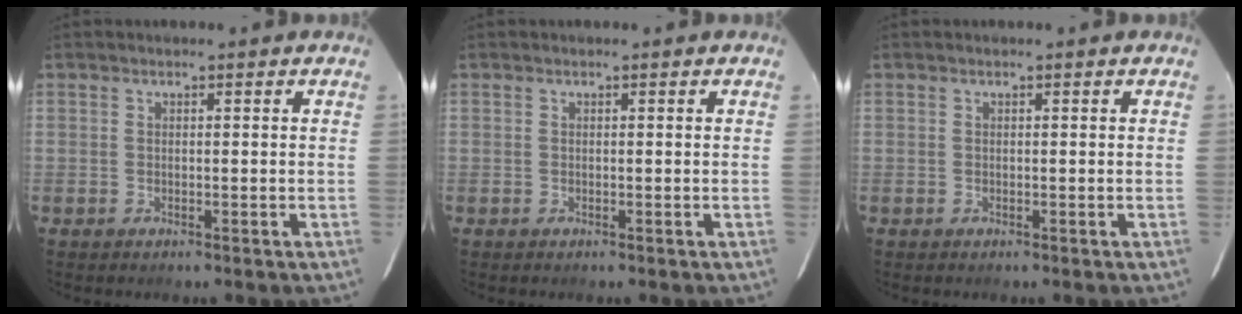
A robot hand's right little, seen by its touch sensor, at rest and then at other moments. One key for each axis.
{"total": 0.0}
{"total": 0.0}